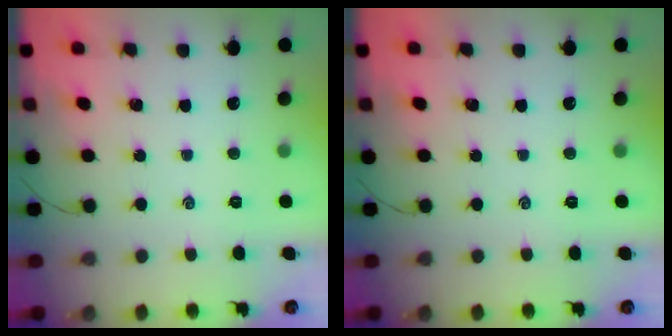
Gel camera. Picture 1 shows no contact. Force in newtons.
{"total": 0.0}